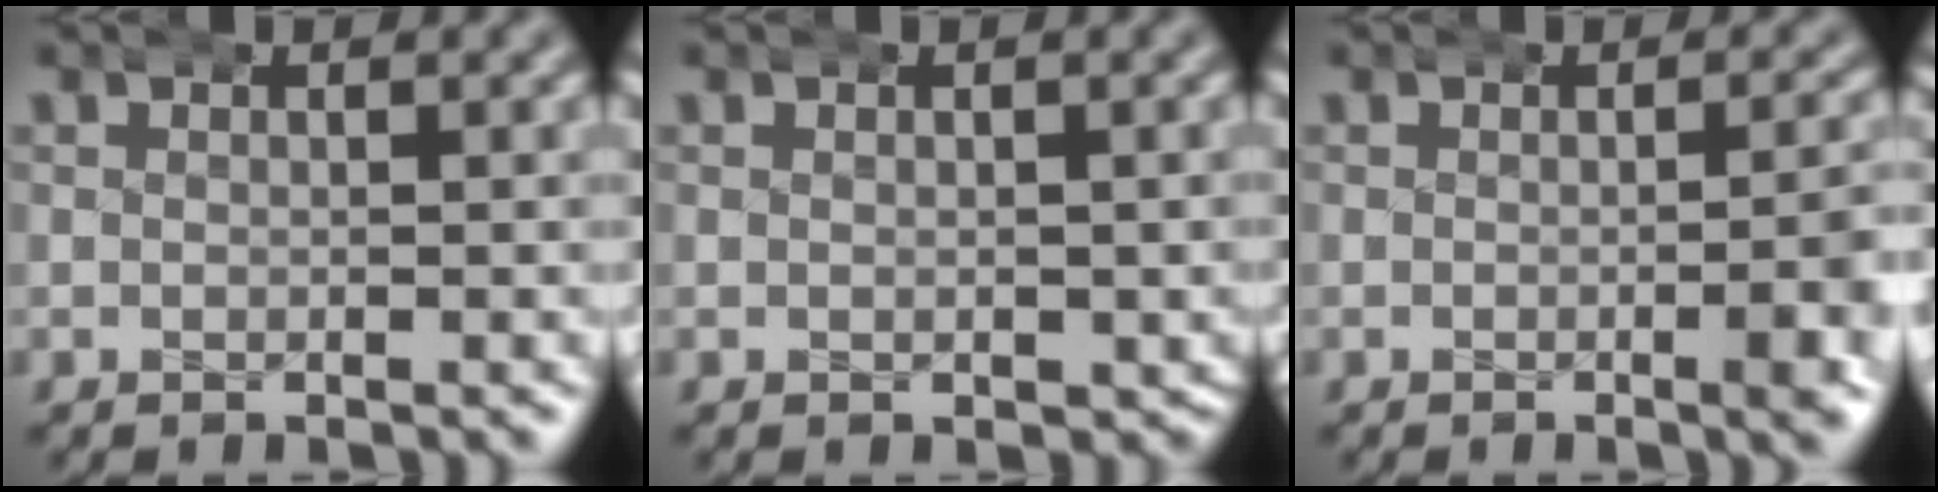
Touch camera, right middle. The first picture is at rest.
{"total": 1.3, "force": [-0.4, 1.0, 0.7], "torque": [0.000, -0.007, -0.001]}
{"total": 3.3, "force": [-0.4, 0.9, 3.2], "torque": [-0.041, 0.004, -0.008]}